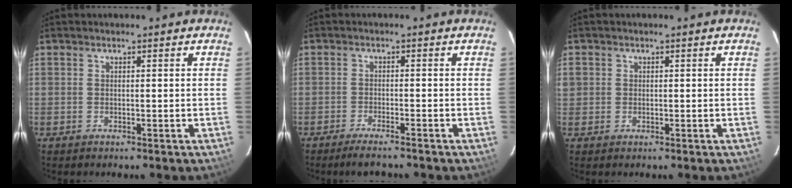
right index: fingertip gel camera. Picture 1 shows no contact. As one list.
[{"total": 4.3, "force": [-3.8, 0.4, 2.0], "torque": [-0.051, -0.010, -0.069]}, {"total": 1.7, "force": [0.1, 1.6, 0.4], "torque": [-0.004, 0.001, 0.000]}]